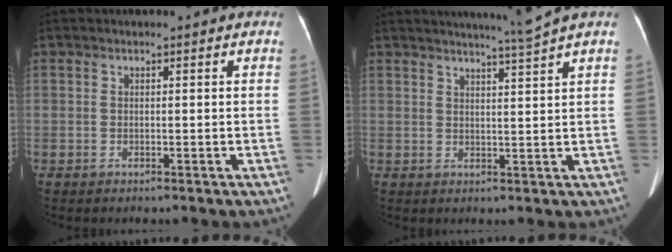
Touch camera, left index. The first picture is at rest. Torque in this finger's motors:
{"motor_torque": [0.09, -0.26, -0.07, 0.00]}